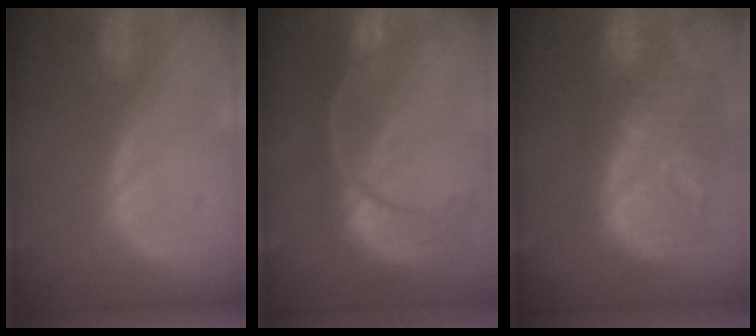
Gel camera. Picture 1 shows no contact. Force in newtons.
{"total": 11.1, "press": 9.4, "slide": 6.0}
{"total": 13.3, "press": 11.6, "slide": 6.6}